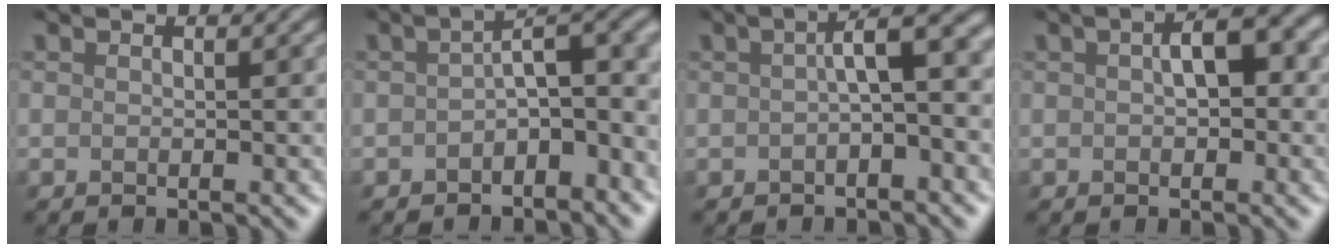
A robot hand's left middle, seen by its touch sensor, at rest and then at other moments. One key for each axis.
{"total": 5.2, "fx": -2.3, "fy": 2.3, "fz": 4.1, "tx": -0.044, "ty": 0.014, "tz": -0.048}
{"total": 4.1, "fx": -0.4, "fy": 1.0, "fz": 4.0, "tx": -0.054, "ty": 0.016, "tz": -0.014}
{"total": 2.7, "fx": -0.1, "fy": 1.3, "fz": 2.4, "tx": -0.033, "ty": 0.010, "tz": -0.006}